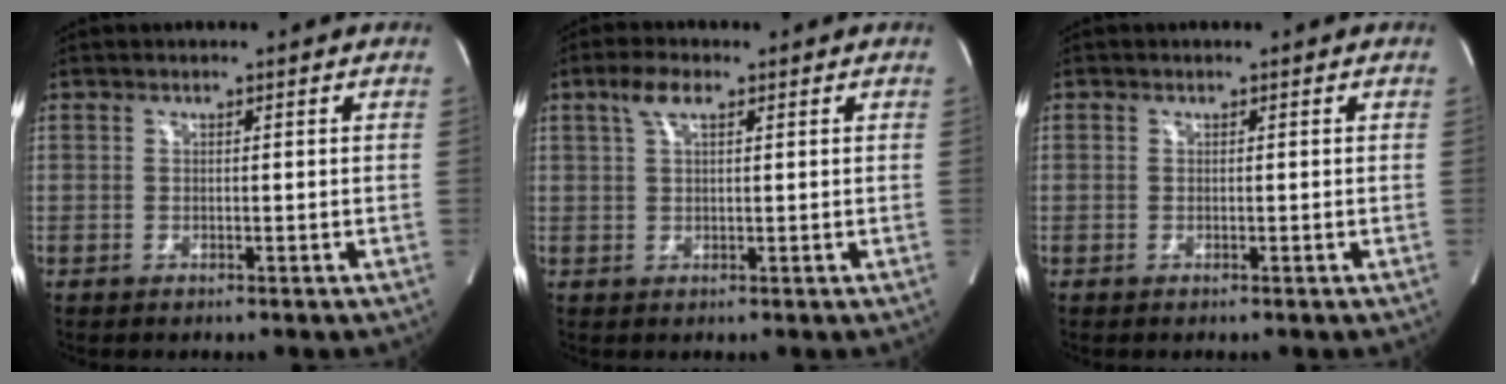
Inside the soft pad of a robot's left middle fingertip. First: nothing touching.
{"total": 3.4, "force": [1.8, 1.0, 2.7], "torque": [-0.063, 0.014, 0.040]}
{"total": 2.3, "force": [-1.0, -1.9, -0.9], "torque": [0.014, -0.012, -0.017]}